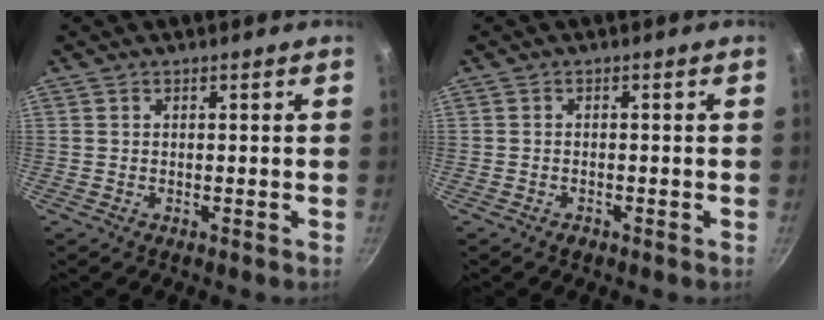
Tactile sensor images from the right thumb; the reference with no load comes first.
{"total": 1.1, "force": [-0.8, 0.7, 0.5], "torque": [-0.011, 0.006, -0.013]}